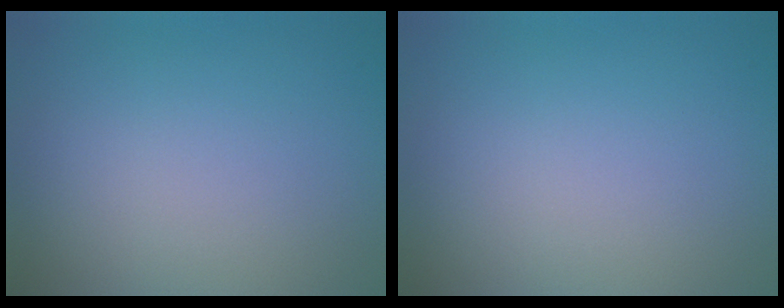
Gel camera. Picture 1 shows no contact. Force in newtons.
{"total": 0.0}